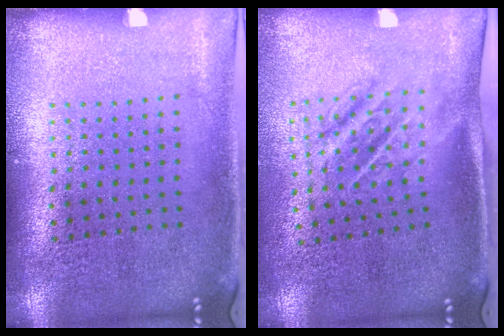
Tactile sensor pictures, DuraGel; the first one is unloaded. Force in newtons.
{"total": 1.8, "press": 1.2, "slide": 1.3}